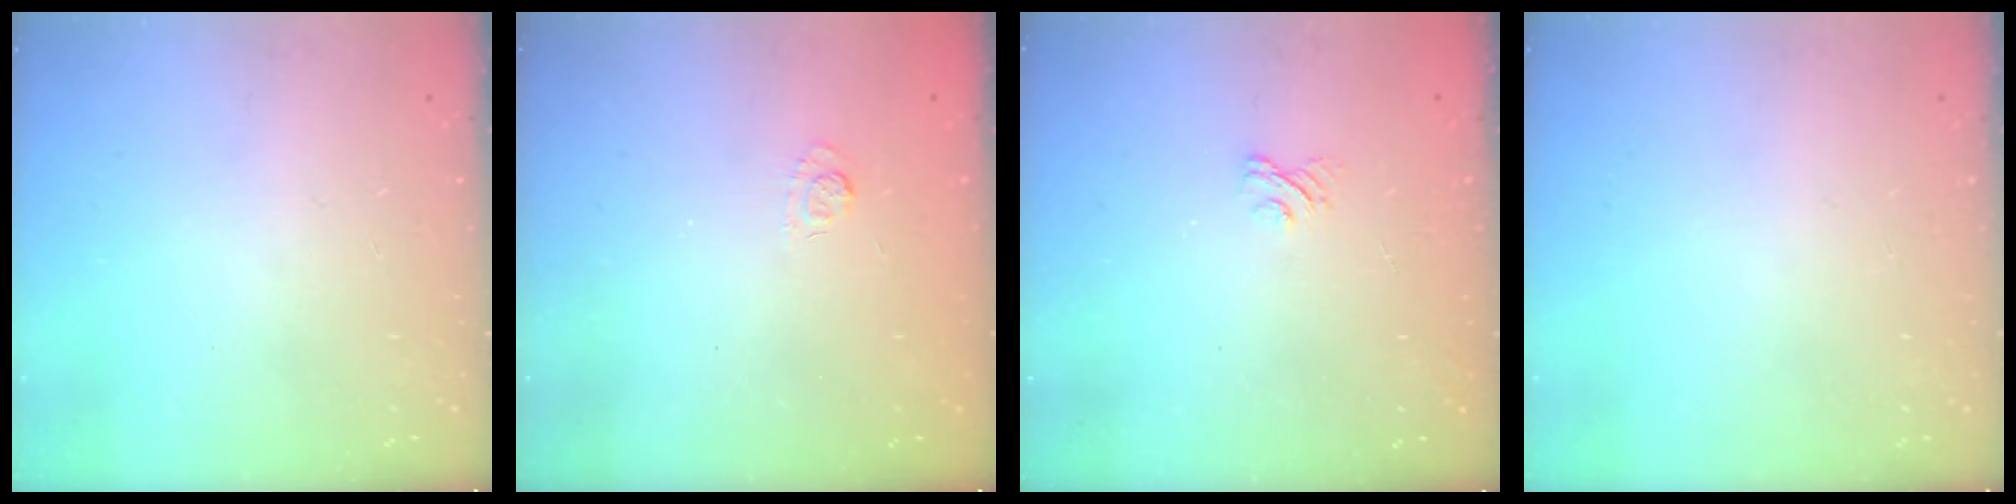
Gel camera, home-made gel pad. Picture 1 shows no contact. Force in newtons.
{"total": 2.2, "press": 1.6, "slide": 1.4}
{"total": 2.9, "press": 2.6, "slide": 1.2}
{"total": 0.0}